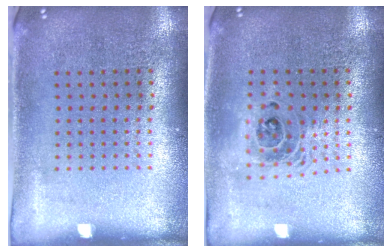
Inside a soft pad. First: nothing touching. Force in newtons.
{"total": 1.5, "press": 1.3, "slide": 0.9}